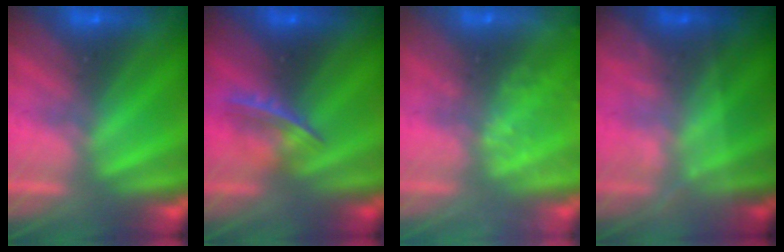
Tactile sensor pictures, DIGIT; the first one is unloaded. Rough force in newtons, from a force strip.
{"total": 4.6}
{"total": 2.4}
{"total": 1.7}